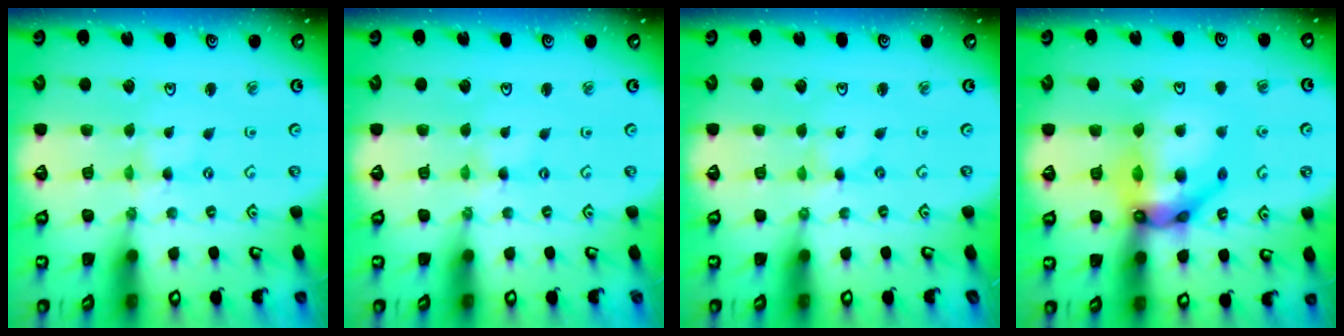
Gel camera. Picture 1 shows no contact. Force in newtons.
{"total": 0.0}
{"total": 0.0}
{"total": 17.7, "press": 17.5, "slide": 2.2}